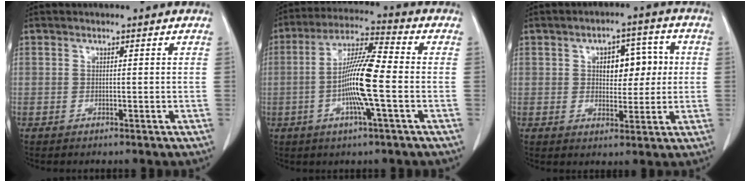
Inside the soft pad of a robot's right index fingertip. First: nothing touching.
{"total": 11.7, "force": [-2.2, 0.3, 11.5], "torque": [-0.219, 0.002, -0.050]}
{"total": 7.3, "force": [1.2, 4.0, 6.0], "torque": [-0.076, 0.024, 0.022]}